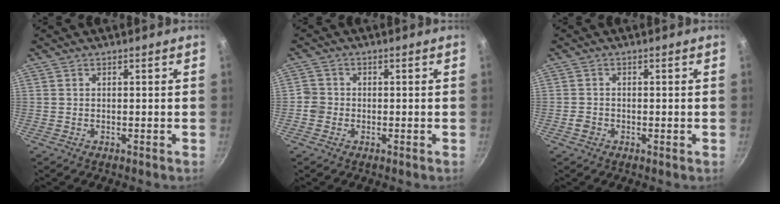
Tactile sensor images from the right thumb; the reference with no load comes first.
{"total": 2.8, "force": [-0.9, 2.6, 0.7], "torque": [0.001, 0.013, -0.021]}
{"total": 1.6, "force": [-0.8, 1.2, 0.7], "torque": [-0.014, 0.005, -0.016]}